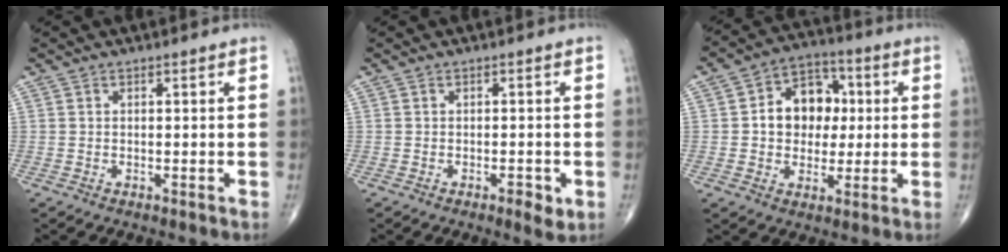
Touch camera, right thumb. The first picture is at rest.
{"total": 2.6, "force": [-1.0, 1.0, 2.2], "torque": [-0.031, -0.003, -0.015]}
{"total": 11.9, "force": [1.2, 9.2, 7.5], "torque": [-0.066, 0.019, 0.012]}